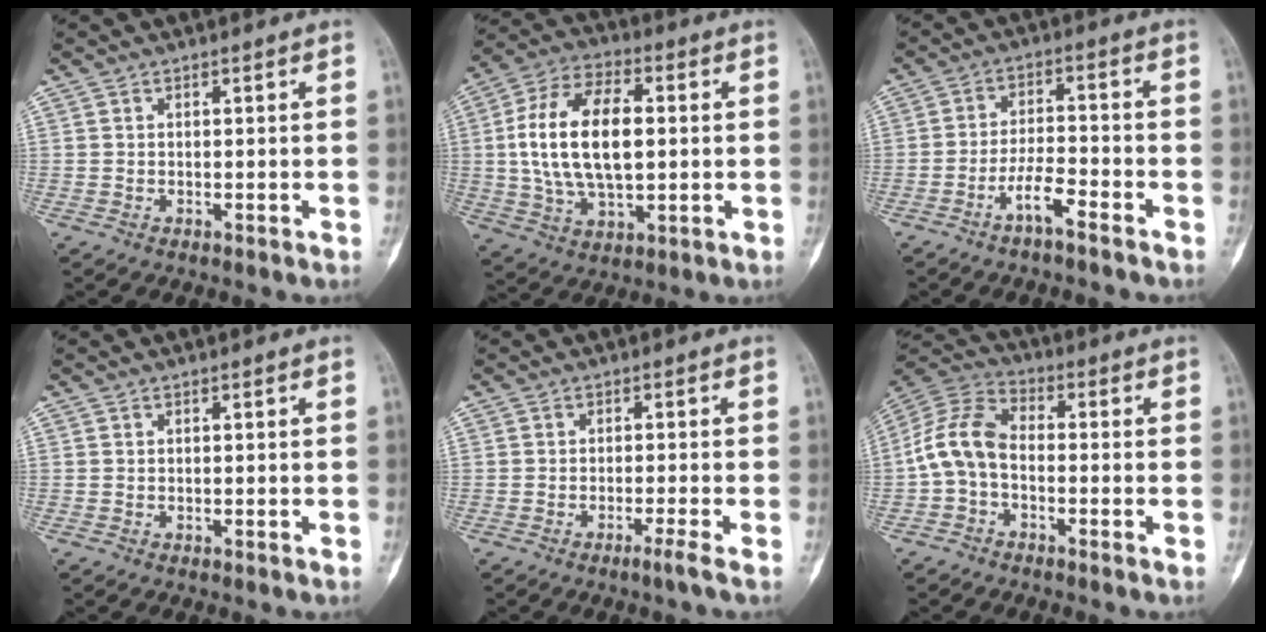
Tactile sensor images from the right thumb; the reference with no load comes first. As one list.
[{"total": 18.1, "force": [1.4, 9.8, 15.2], "torque": [-0.278, 0.012, 0.025]}, {"total": 5.7, "force": [-3.9, 1.3, 4.0], "torque": [-0.082, 0.034, -0.071]}, {"total": 0.0}, {"total": 2.2, "force": [-1.4, -0.8, 1.5], "torque": [-0.037, 0.002, -0.029]}, {"total": 9.6, "force": [-1.7, 6.1, 7.2], "torque": [-0.145, 0.033, -0.048]}]